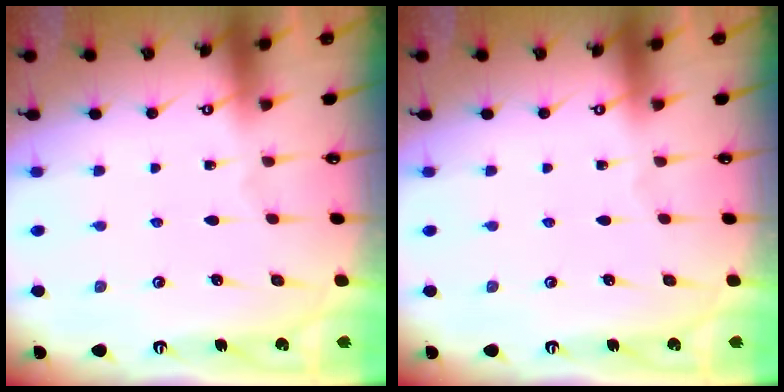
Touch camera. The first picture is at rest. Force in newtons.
{"total": 0.0}